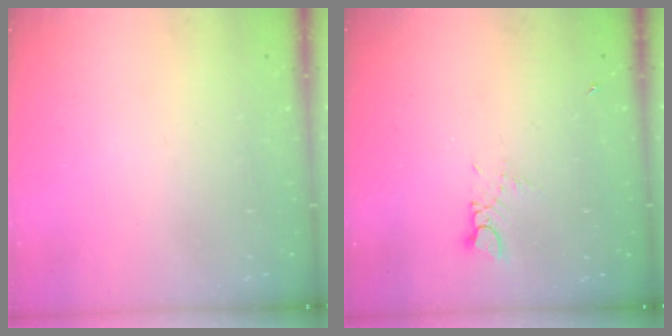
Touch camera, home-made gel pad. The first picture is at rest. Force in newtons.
{"total": 3.0, "press": 2.9, "slide": 0.3}